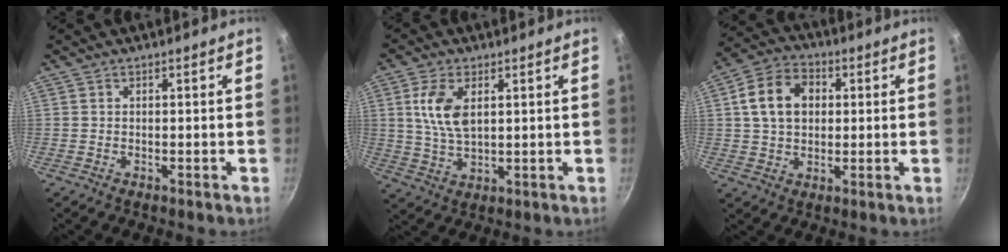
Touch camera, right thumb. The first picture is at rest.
{"total": 8.3, "force": [2.3, 4.4, 6.7], "torque": [-0.128, -0.010, 0.048]}
{"total": 11.3, "force": [2.3, 8.3, 7.3], "torque": [-0.109, 0.015, 0.029]}